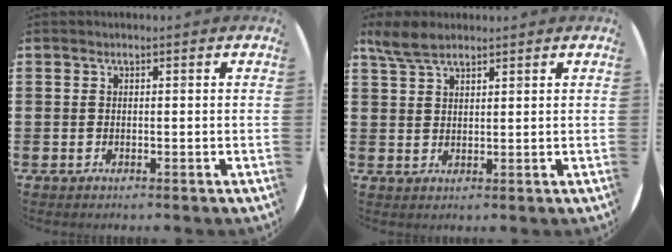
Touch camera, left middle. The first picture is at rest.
{"total": 4.3, "force": [3.5, 1.4, 2.0], "torque": [-0.048, 0.000, 0.065]}